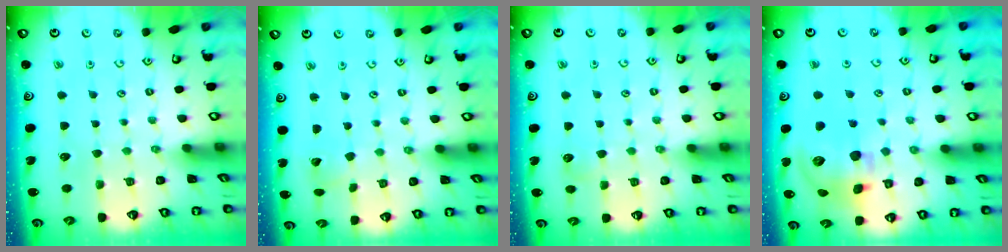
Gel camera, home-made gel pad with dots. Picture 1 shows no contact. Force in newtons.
{"total": 2.6, "press": 2.6, "slide": 0.3}
{"total": 4.9, "press": 4.8, "slide": 0.6}
{"total": 16.2, "press": 16.1, "slide": 2.3}